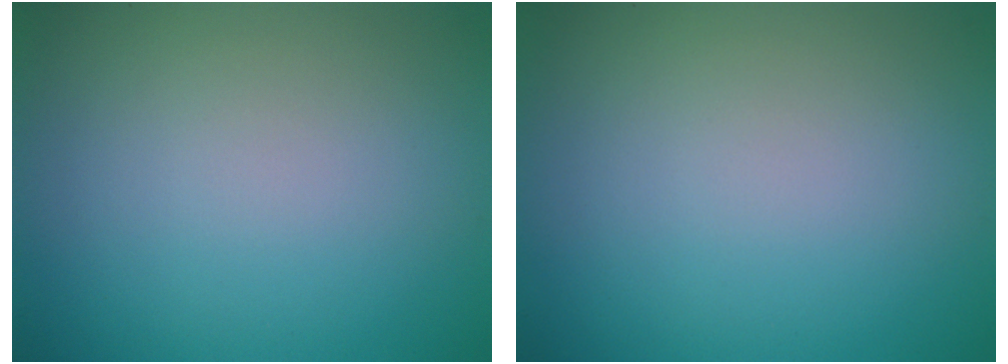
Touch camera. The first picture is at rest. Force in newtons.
{"total": 0.0}